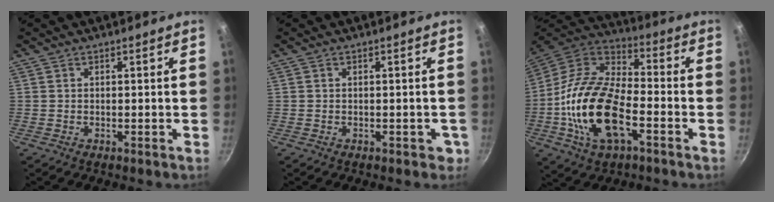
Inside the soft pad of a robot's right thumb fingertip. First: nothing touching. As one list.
[{"total": 2.3, "force": [-0.7, 1.7, 1.4], "torque": [0.004, 0.014, -0.003]}, {"total": 20.8, "force": [-5.7, 10.5, 17.1], "torque": [-0.316, 0.030, -0.121]}]